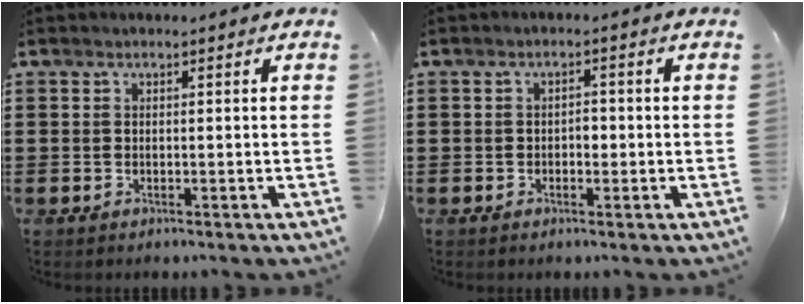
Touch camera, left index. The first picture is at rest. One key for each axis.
{"total": 1.5, "fx": -0.4, "fy": 0.9, "fz": 1.2, "tx": -0.024, "ty": 0.004, "tz": -0.009}